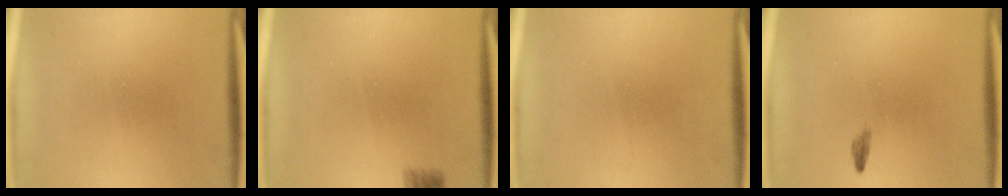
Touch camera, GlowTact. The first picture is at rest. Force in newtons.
{"total": 2.1}
{"total": 1.4}
{"total": 0.5}